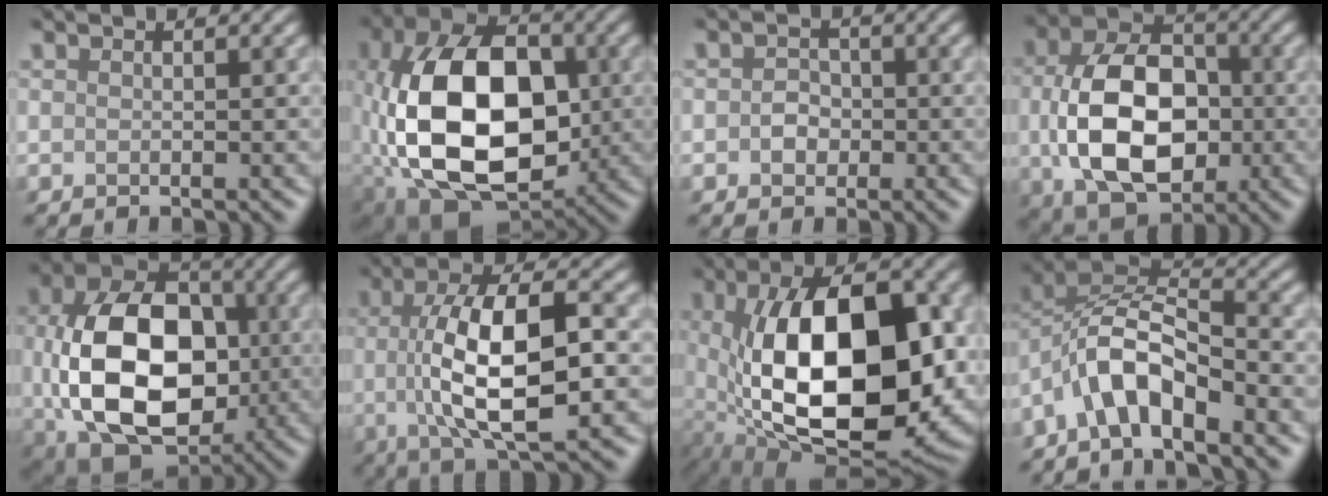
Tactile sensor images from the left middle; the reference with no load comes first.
{"total": 14.2, "force": [-1.3, 9.3, 10.7], "torque": [-0.204, 0.002, -0.026]}
{"total": 1.3, "force": [-0.2, 1.2, 0.3], "torque": [-0.002, 0.001, -0.011]}
{"total": 11.0, "force": [-0.7, 7.3, 8.2], "torque": [-0.160, -0.005, -0.008]}
{"total": 14.9, "force": [-0.3, 10.5, 10.5], "torque": [-0.214, -0.021, 0.010]}
{"total": 10.2, "force": [0.1, 3.2, 9.7], "torque": [-0.172, 0.007, 0.007]}
{"total": 15.6, "force": [-0.1, 8.1, 13.3], "torque": [-0.226, -0.008, 0.015]}
{"total": 6.0, "force": [-3.6, 2.0, 4.4], "torque": [-0.080, 0.011, -0.073]}